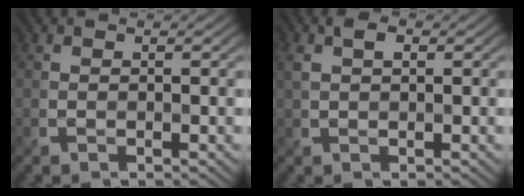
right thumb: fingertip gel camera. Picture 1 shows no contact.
{"total": 3.0, "force": [1.0, 1.7, 2.3], "torque": [-0.048, 0.006, 0.014]}